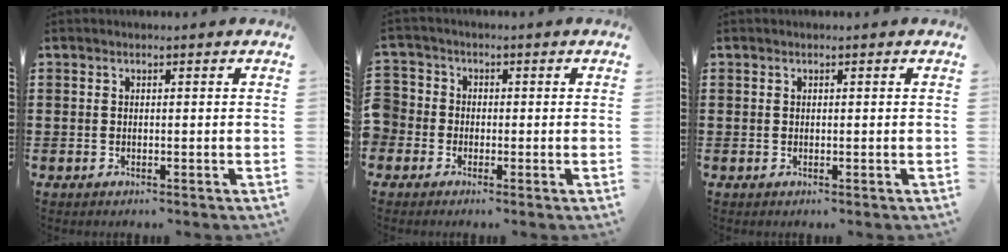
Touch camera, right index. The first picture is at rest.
{"total": 2.7, "force": [-1.3, 2.4, 0.2], "torque": [-0.024, 0.004, -0.035]}
{"total": 0.0}